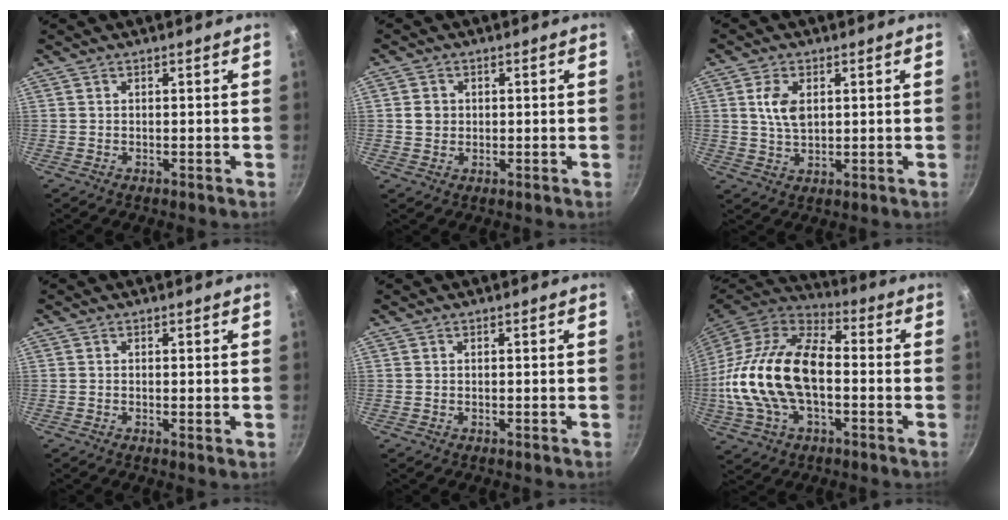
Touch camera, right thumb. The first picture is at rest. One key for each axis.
{"total": 2.9, "fx": 0.3, "fy": 2.7, "fz": 1.2, "tx": -0.011, "ty": 0.006, "tz": 0.003}
{"total": 5.8, "fx": 1.4, "fy": 3.5, "fz": 4.4, "tx": -0.078, "ty": -0.005, "tz": 0.029}
{"total": 0.6, "fx": 0.0, "fy": 0.1, "fz": 0.6, "tx": -0.011, "ty": -0.003, "tz": -0.002}
{"total": 0.0}
{"total": 23.1, "fx": -2.0, "fy": 13.3, "fz": 18.8, "tx": -0.353, "ty": 0.034, "tz": -0.045}